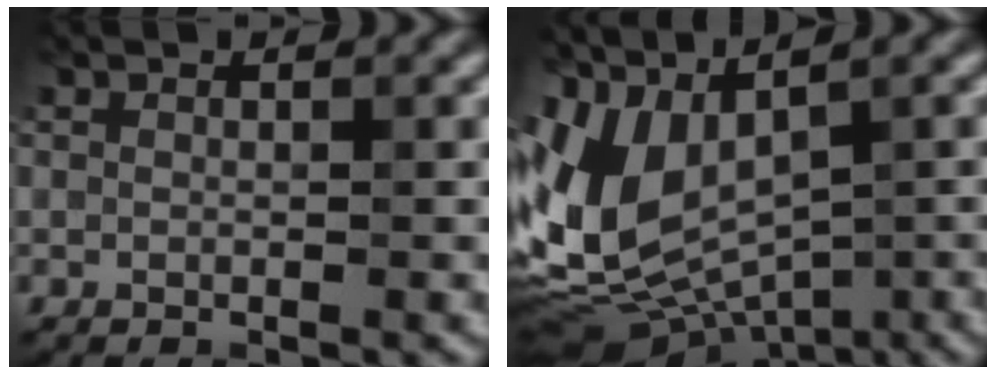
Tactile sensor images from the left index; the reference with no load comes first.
{"total": 9.7, "force": [0.0, 5.6, 7.9], "torque": [-0.167, -0.014, 0.016]}